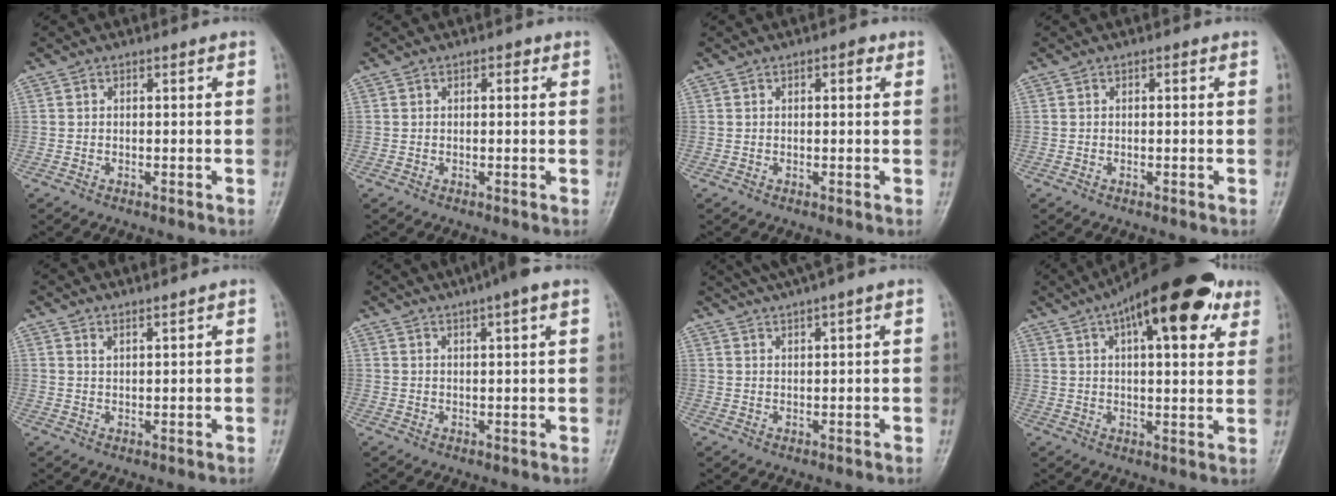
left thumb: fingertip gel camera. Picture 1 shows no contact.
{"total": 1.1, "force": [0.4, 0.7, 0.7], "torque": [-0.001, 0.003, 0.002]}
{"total": 1.8, "force": [0.7, 0.9, 1.4], "torque": [-0.011, 0.004, 0.005]}
{"total": 0.0}
{"total": 1.6, "force": [1.5, -0.1, 0.6], "torque": [-0.007, -0.016, 0.029]}
{"total": 6.8, "force": [4.6, 0.6, 4.9], "torque": [-0.069, 0.016, 0.069]}
{"total": 5.6, "force": [4.3, -0.2, 3.5], "torque": [-0.063, 0.014, 0.079]}
{"total": 20.4, "force": [10.5, 7.5, 15.8], "torque": [-0.210, -0.002, 0.150]}